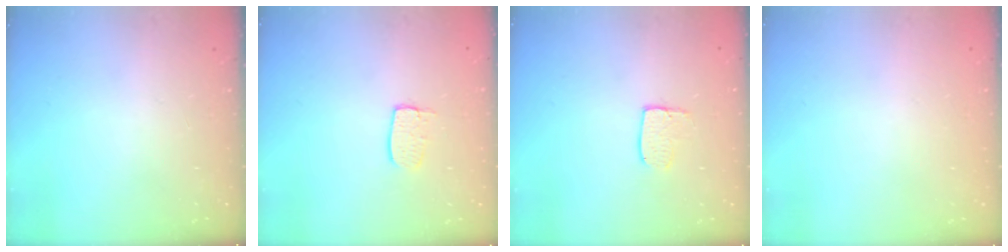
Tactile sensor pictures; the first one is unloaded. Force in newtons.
{"total": 5.6, "press": 5.6, "slide": 0.4}
{"total": 5.2, "press": 5.2, "slide": 0.3}
{"total": 0.0}